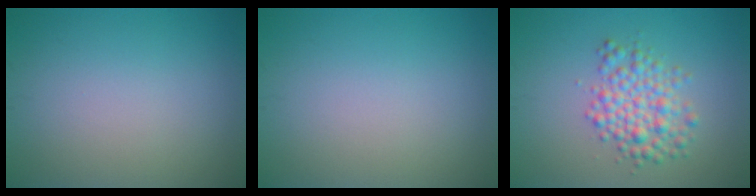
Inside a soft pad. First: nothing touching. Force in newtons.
{"total": 0.0}
{"total": 4.0, "press": 4.0, "slide": 0.1}